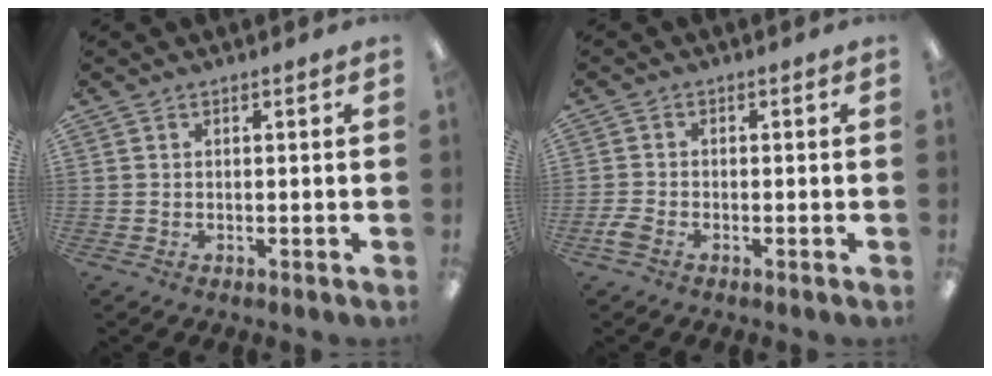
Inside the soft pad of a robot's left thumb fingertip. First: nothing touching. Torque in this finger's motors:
{"motor_torque": [-0.16, 0.16, -0.04, 0.04, 0.00]}